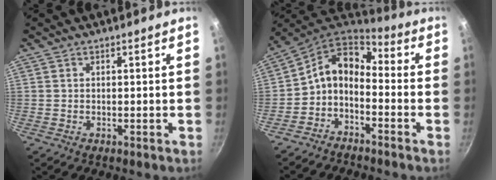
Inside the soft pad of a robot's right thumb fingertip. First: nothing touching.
{"total": 9.9, "force": [-3.0, 6.4, 7.0], "torque": [-0.134, 0.067, -0.072]}